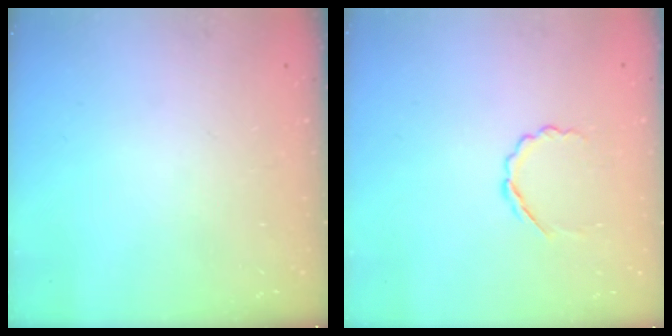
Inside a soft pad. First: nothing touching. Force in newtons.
{"total": 3.5, "press": 3.3, "slide": 1.1}